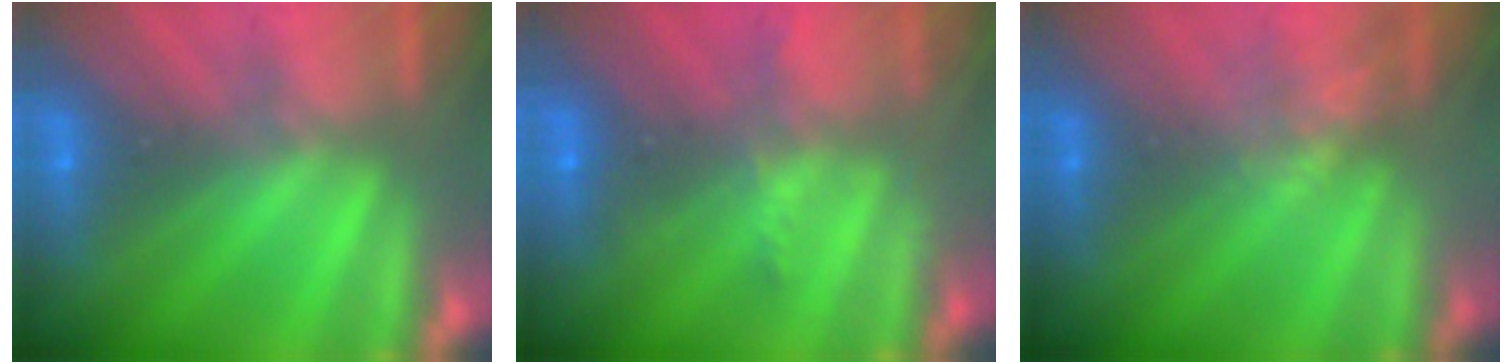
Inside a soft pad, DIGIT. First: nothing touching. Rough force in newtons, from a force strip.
{"total": 2.3}
{"total": 2.2}